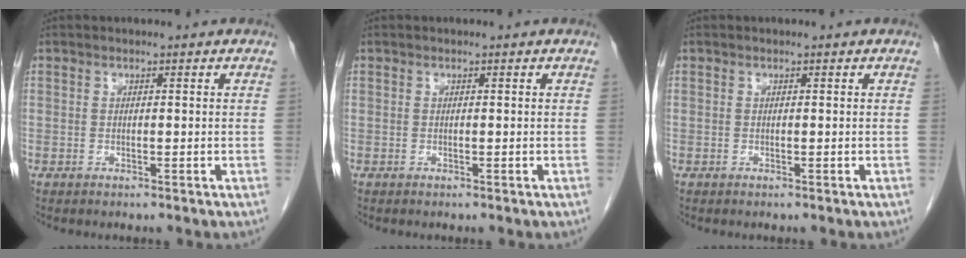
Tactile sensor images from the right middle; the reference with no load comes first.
{"total": 0.0}
{"total": 0.0}